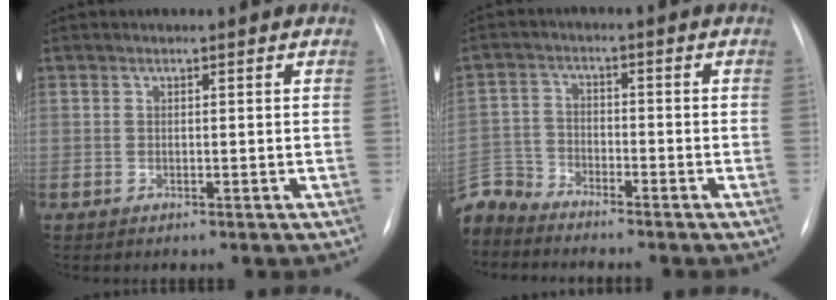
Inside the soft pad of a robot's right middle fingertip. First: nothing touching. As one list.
[{"total": 6.1, "force": [-6.1, 1.0, -0.3], "torque": [0.004, 0.001, -0.122]}]